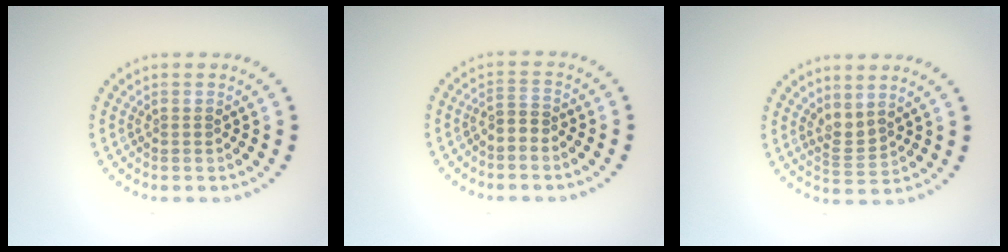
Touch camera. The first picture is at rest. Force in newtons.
{"total": 1.6, "press": 1.3, "slide": 1.0}
{"total": 1.8, "press": 1.3, "slide": 1.2}